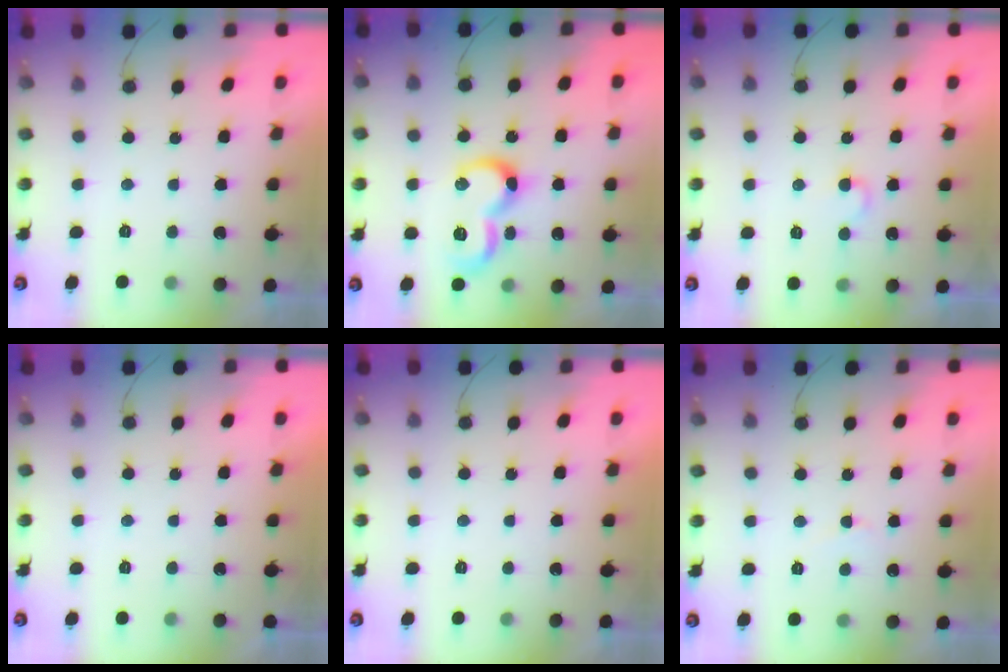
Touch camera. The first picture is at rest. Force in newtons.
{"total": 13.0, "press": 12.9, "slide": 1.2}
{"total": 4.0, "press": 3.9, "slide": 0.4}
{"total": 1.9, "press": 1.9, "slide": 0.0}
{"total": 1.7, "press": 1.6, "slide": 0.0}
{"total": 2.5, "press": 2.4, "slide": 0.3}